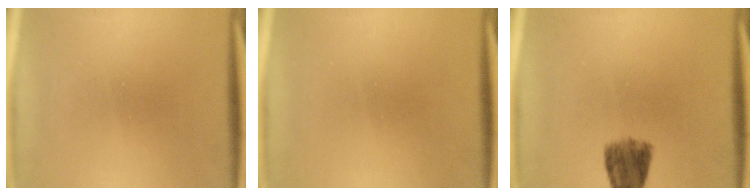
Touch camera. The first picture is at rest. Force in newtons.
{"total": 0.5}
{"total": 5.3}